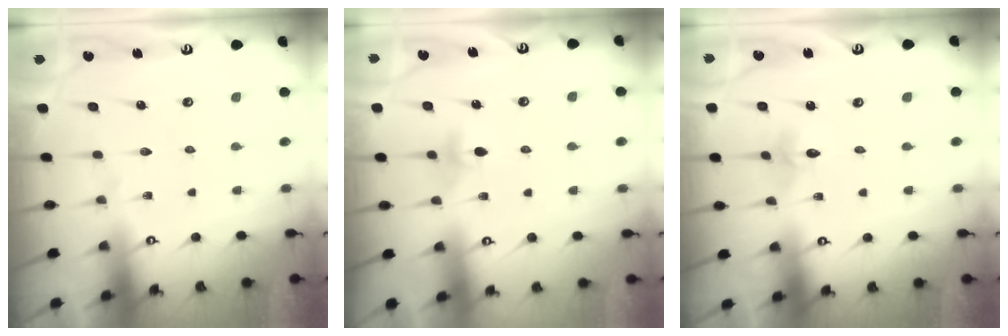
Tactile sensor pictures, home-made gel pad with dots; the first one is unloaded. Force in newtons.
{"total": 3.7, "press": 3.6, "slide": 0.7}
{"total": 2.4, "press": 2.4, "slide": 0.2}